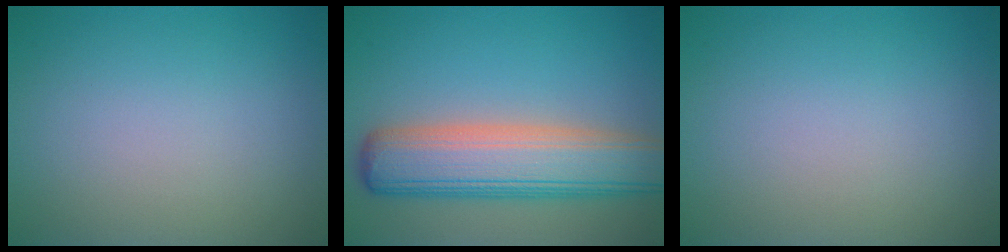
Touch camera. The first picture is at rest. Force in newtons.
{"total": 8.6, "press": 8.6, "slide": 0.7}
{"total": 0.0}